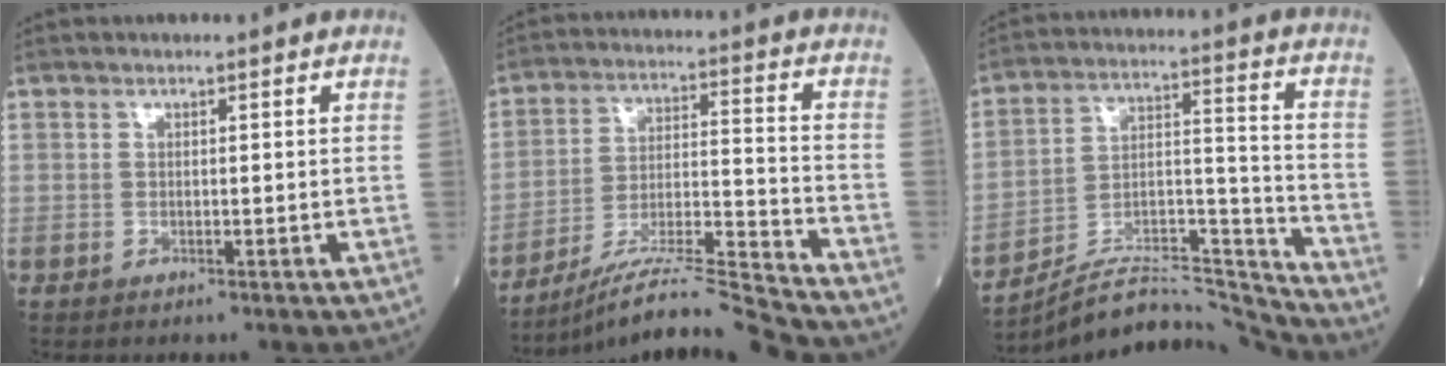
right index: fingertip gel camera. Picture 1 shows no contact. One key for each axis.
{"total": 13.4, "fx": -12.6, "fy": -2.6, "fz": 3.8, "tx": -0.058, "ty": 0.019, "tz": -0.224}
{"total": 15.7, "fx": -15.6, "fy": -0.7, "fz": 1.9, "tx": -0.027, "ty": 0.051, "tz": -0.264}